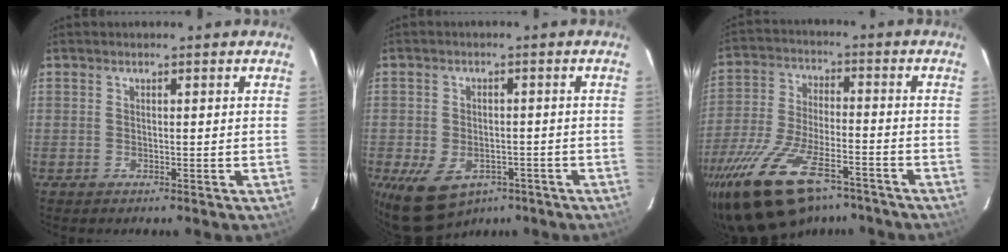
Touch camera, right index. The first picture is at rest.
{"total": 10.6, "force": [-5.8, 6.9, 5.5], "torque": [-0.126, -0.015, -0.077]}
{"total": 21.2, "force": [-14.7, 8.8, 12.6], "torque": [-0.259, -0.034, -0.249]}